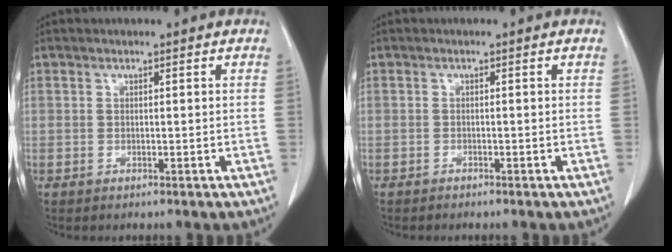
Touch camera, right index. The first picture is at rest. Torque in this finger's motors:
{"motor_torque": [-0.01, -0.06, 0.01, 0.01]}